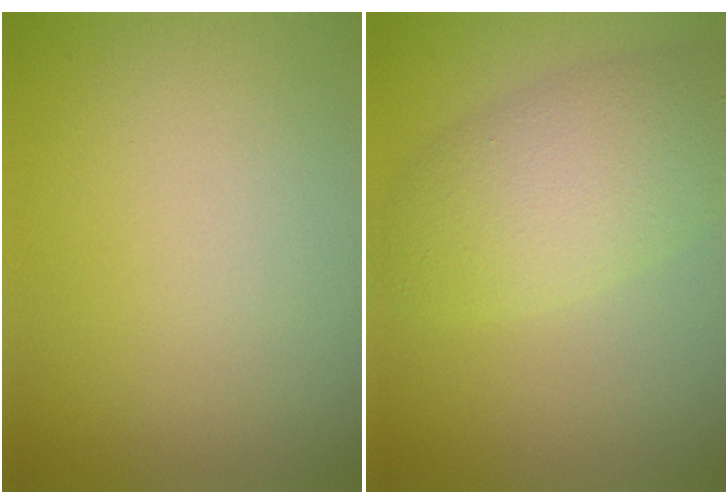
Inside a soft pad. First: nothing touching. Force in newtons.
{"total": 5.6, "press": 5.6, "slide": 0.1}